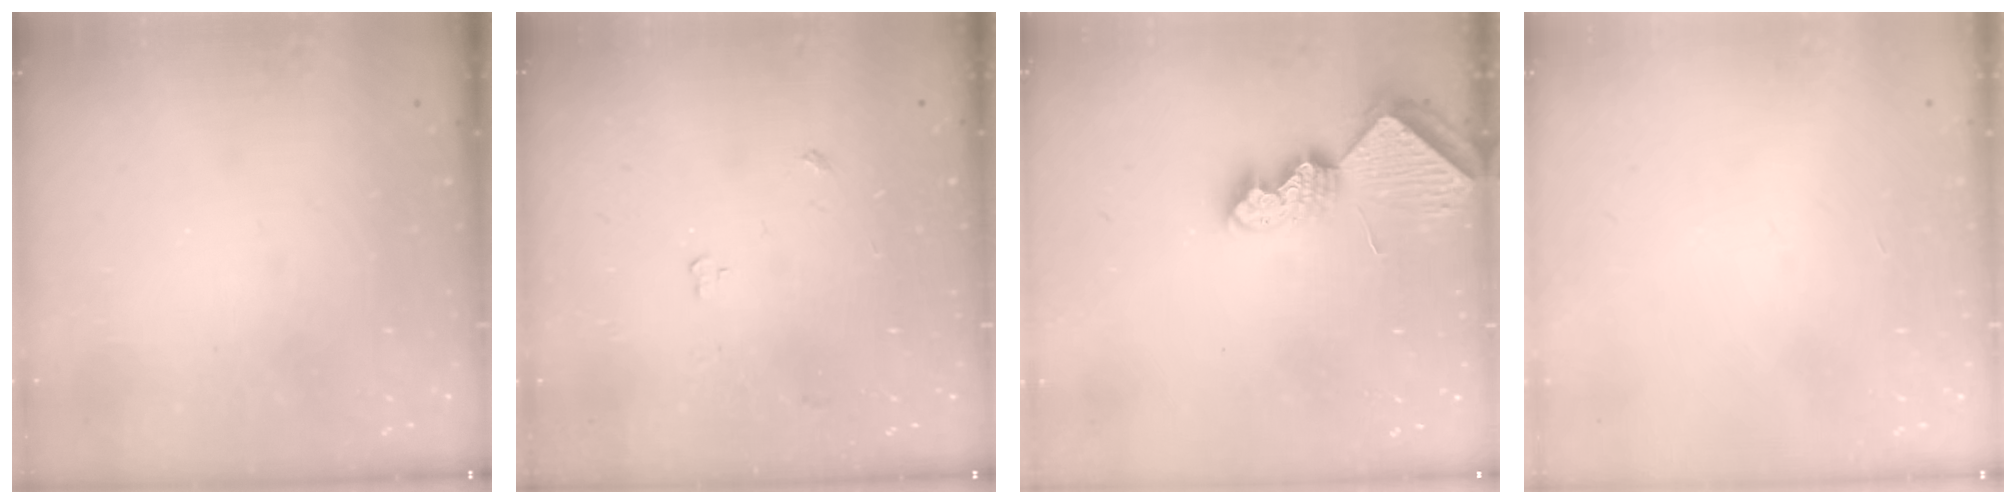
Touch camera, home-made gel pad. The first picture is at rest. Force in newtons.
{"total": 2.8, "press": 2.8, "slide": 0.5}
{"total": 8.0, "press": 8.0, "slide": 1.0}
{"total": 0.0}